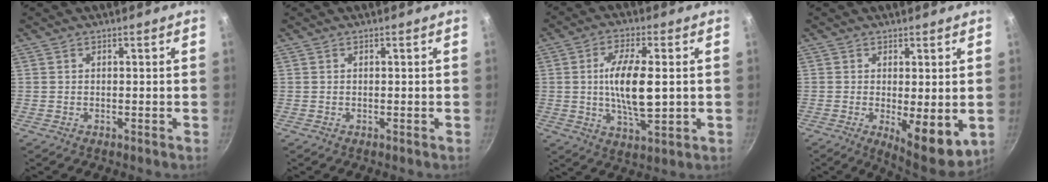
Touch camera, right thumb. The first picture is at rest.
{"total": 0.0}
{"total": 11.8, "force": [0.3, 4.3, 11.0], "torque": [-0.197, 0.001, 0.009]}
{"total": 9.2, "force": [-1.2, 3.2, 8.5], "torque": [-0.103, -0.016, -0.005]}